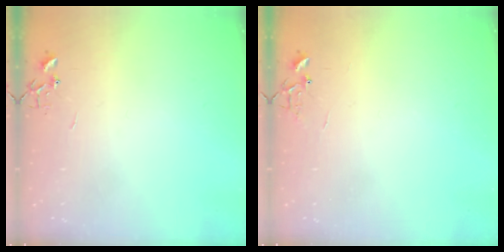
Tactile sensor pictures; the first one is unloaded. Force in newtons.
{"total": 6.4, "press": 6.4, "slide": 0.6}